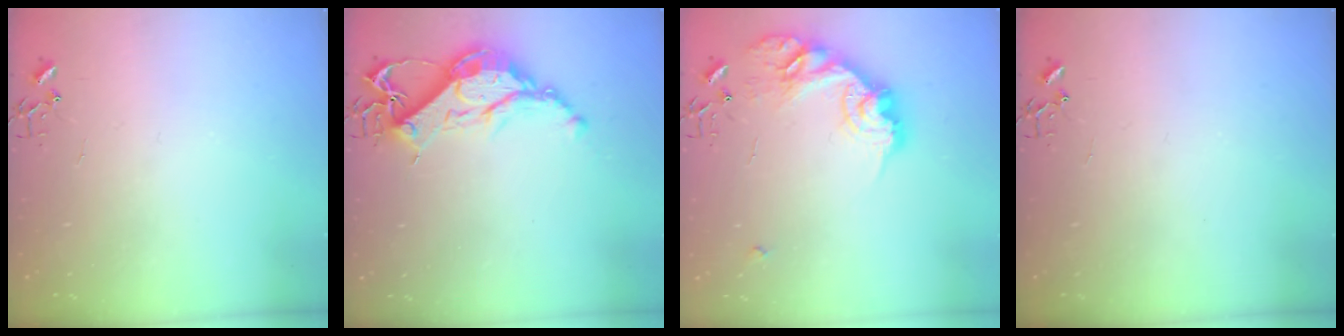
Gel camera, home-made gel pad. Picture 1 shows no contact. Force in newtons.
{"total": 13.8, "press": 13.8, "slide": 1.1}
{"total": 18.3, "press": 18.3, "slide": 1.0}
{"total": 0.0}